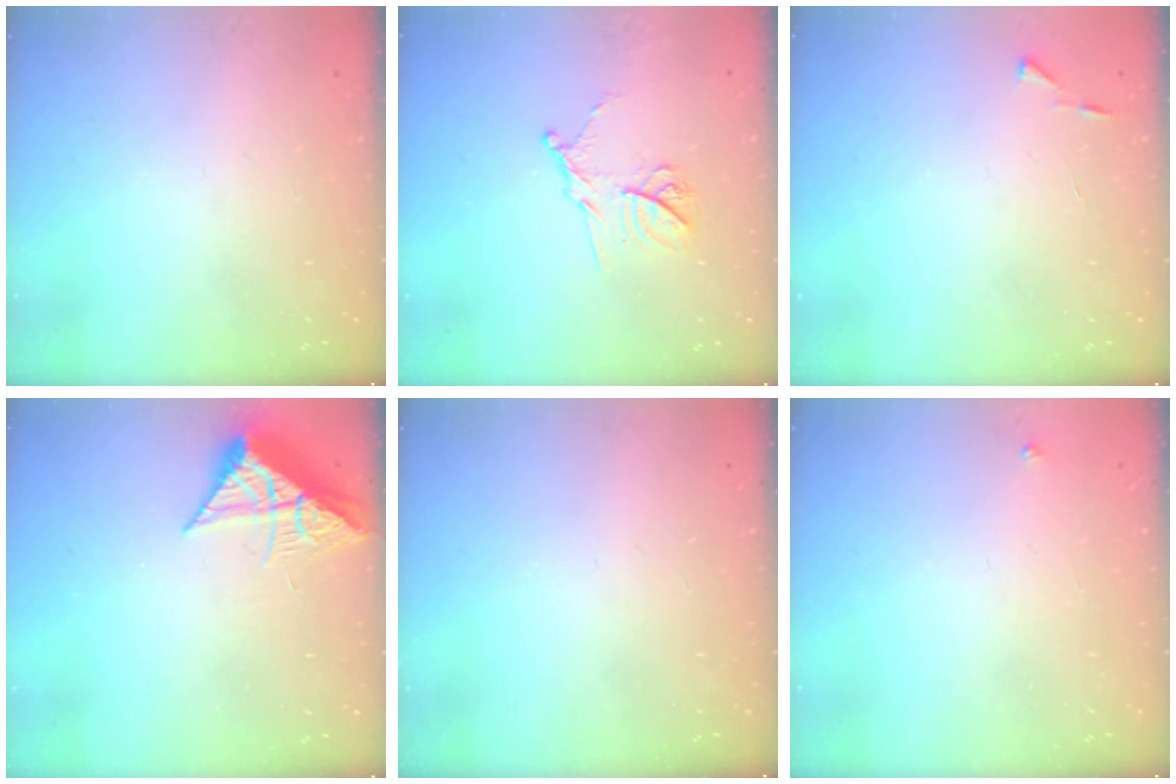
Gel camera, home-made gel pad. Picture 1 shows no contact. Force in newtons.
{"total": 12.6, "press": 12.5, "slide": 0.9}
{"total": 3.1, "press": 3.1, "slide": 0.3}
{"total": 8.1, "press": 8.1, "slide": 0.3}
{"total": 0.0}
{"total": 2.7, "press": 2.7, "slide": 0.3}